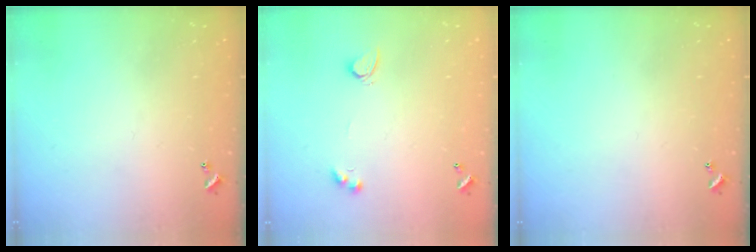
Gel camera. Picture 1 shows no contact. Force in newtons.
{"total": 4.1, "press": 3.7, "slide": 1.6}
{"total": 0.0}